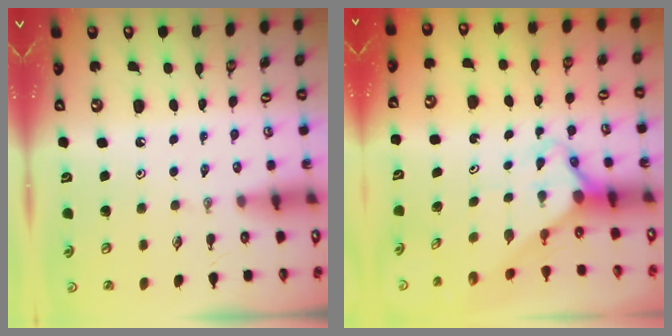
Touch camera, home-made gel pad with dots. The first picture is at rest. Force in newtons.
{"total": 2.8, "press": 2.8, "slide": 0.2}